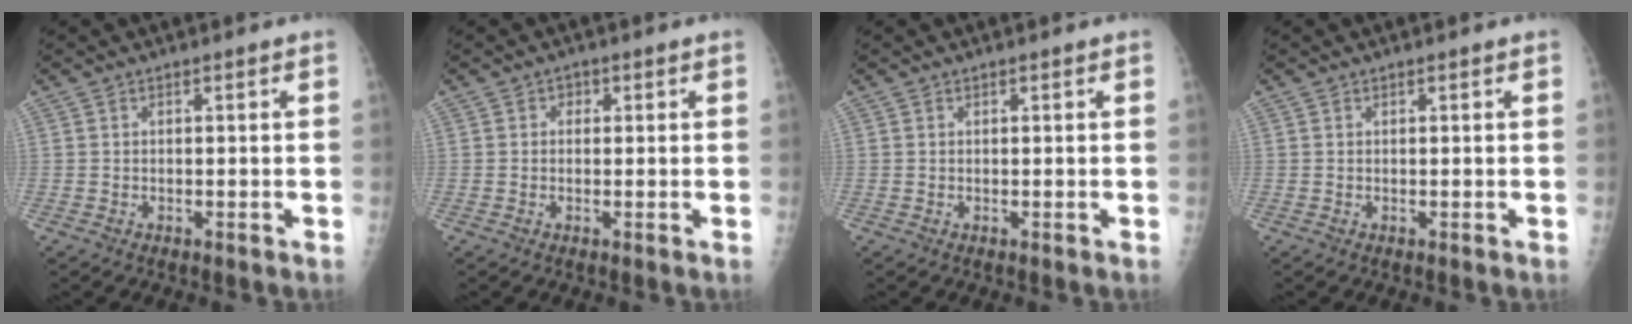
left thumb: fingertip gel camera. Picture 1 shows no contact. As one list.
[{"total": 1.4, "force": [0.4, 1.3, 0.5], "torque": [0.005, 0.003, 0.000]}, {"total": 0.0}, {"total": 0.0}]